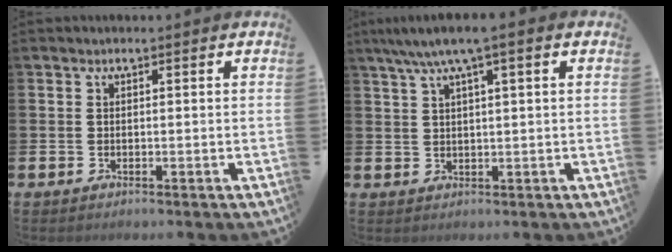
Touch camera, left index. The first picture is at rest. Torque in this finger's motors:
{"motor_torque": [1.07, -1.07, 0.35, 0.21]}